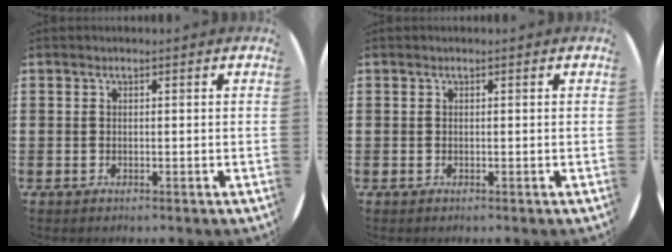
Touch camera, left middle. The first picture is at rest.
{"total": 0.0}